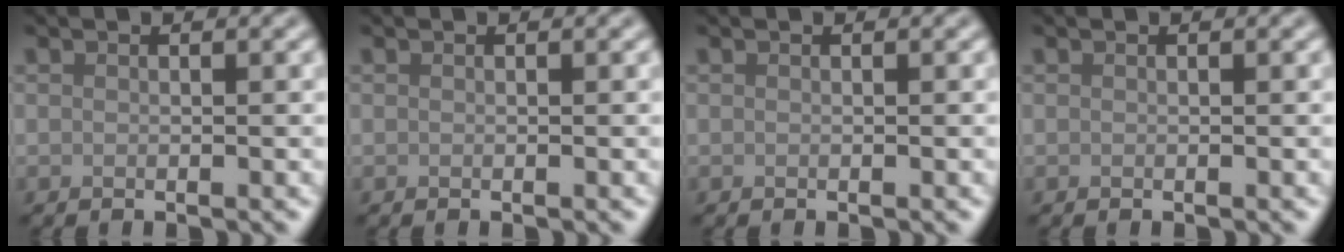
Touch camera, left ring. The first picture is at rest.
{"total": 0.0}
{"total": 0.0}
{"total": 0.0}